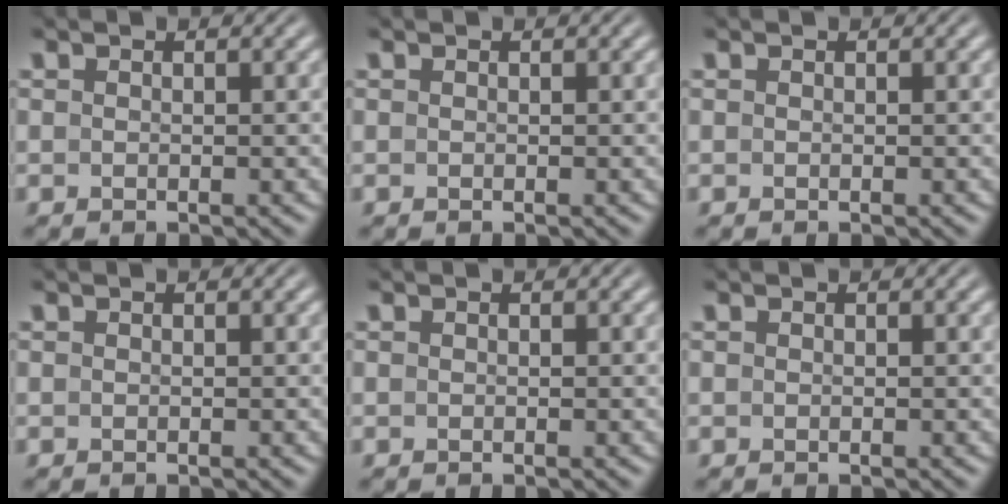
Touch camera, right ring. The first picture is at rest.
{"total": 0.0}
{"total": 0.0}
{"total": 0.0}
{"total": 0.0}
{"total": 0.0}